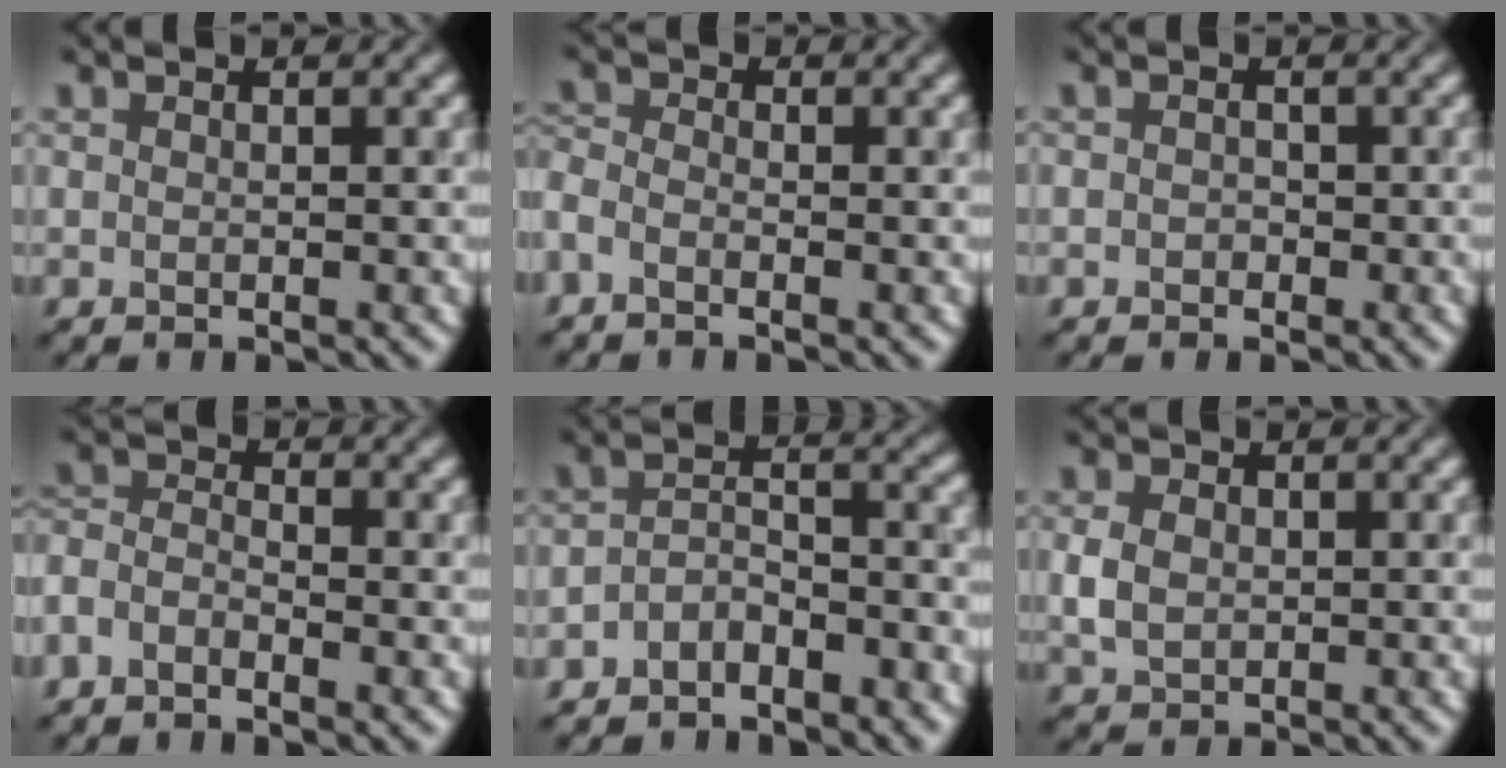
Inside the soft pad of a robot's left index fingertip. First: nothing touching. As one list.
[{"total": 1.8, "force": [-1.1, 0.9, 1.1], "torque": [-0.031, -0.003, -0.033]}, {"total": 0.8, "force": [-0.3, 0.6, 0.3], "torque": [-0.003, -0.003, -0.007]}, {"total": 2.8, "force": [-2.0, 1.2, 1.4], "torque": [-0.029, 0.004, -0.055]}, {"total": 4.3, "force": [-2.9, 1.9, 2.5], "torque": [-0.045, 0.005, -0.059]}, {"total": 2.6, "force": [0.1, 2.0, 1.6], "torque": [-0.038, 0.001, 0.000]}]